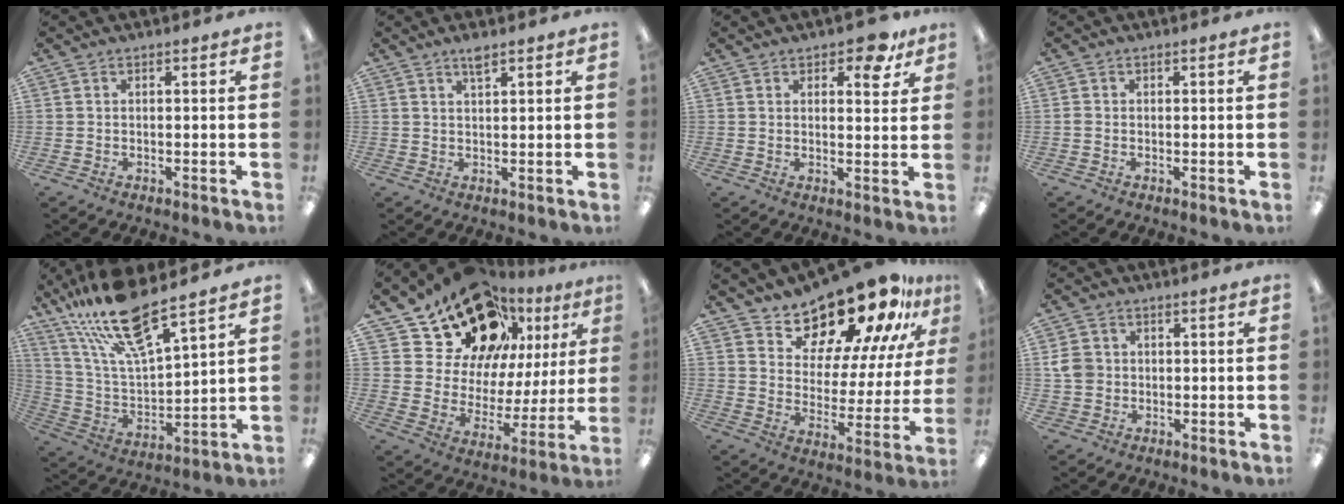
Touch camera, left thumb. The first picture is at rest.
{"total": 2.6, "force": [2.0, 0.5, 1.6], "torque": [-0.028, -0.002, 0.034]}
{"total": 6.6, "force": [4.5, 3.0, 3.7], "torque": [-0.036, -0.021, 0.073]}
{"total": 0.6, "force": [-0.2, 0.5, 0.4], "torque": [-0.007, 0.003, -0.005]}
{"total": 18.2, "force": [14.4, 3.8, 10.5], "torque": [-0.216, -0.081, 0.250]}
{"total": 19.7, "force": [14.5, 10.8, 7.9], "torque": [-0.149, -0.100, 0.265]}
{"total": 17.2, "force": [15.3, 5.7, 5.4], "torque": [-0.089, -0.134, 0.263]}
{"total": 5.2, "force": [0.4, 4.9, 1.7], "torque": [-0.031, 0.010, 0.010]}